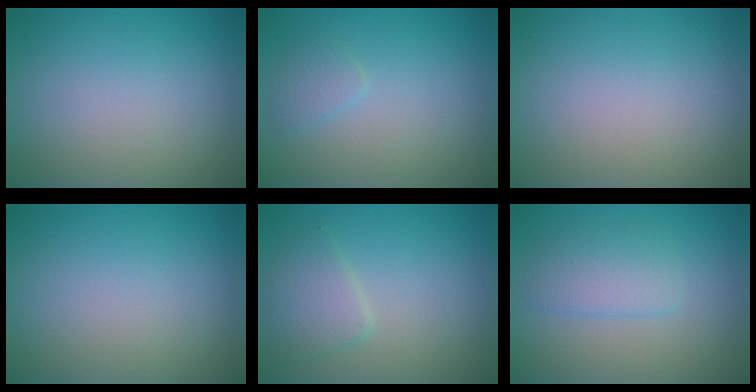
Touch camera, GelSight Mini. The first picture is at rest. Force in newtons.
{"total": 1.1, "press": 1.1, "slide": 0.1}
{"total": 0.0}
{"total": 0.0}
{"total": 2.5, "press": 2.5, "slide": 0.1}
{"total": 2.6, "press": 2.6, "slide": 0.0}